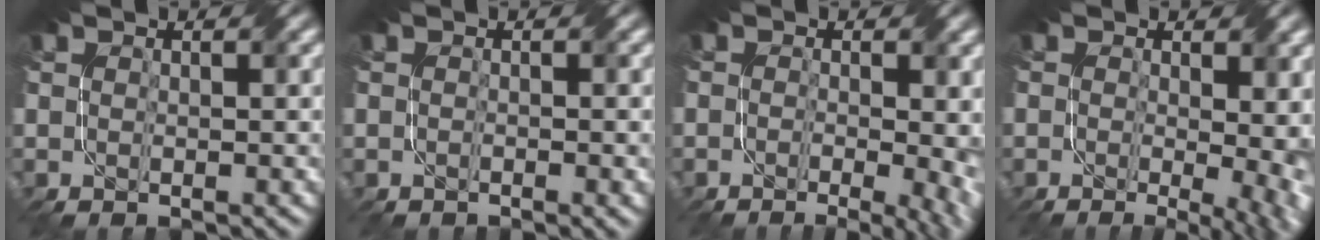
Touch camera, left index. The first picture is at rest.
{"total": 1.1, "force": [-0.5, 0.3, 0.9], "torque": [-0.007, -0.004, -0.004]}
{"total": 8.4, "force": [-1.9, 4.0, 7.1], "torque": [-0.069, -0.008, -0.013]}
{"total": 10.2, "force": [-0.4, 5.5, 8.6], "torque": [-0.101, 0.004, 0.018]}